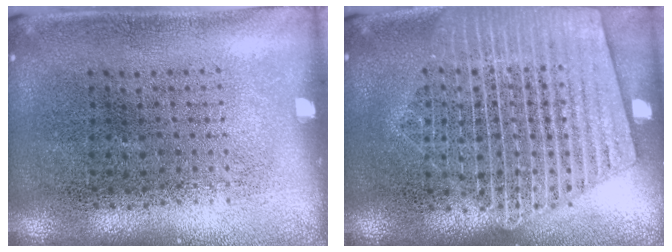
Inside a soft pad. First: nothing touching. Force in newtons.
{"total": 2.3, "press": 2.2, "slide": 0.2}